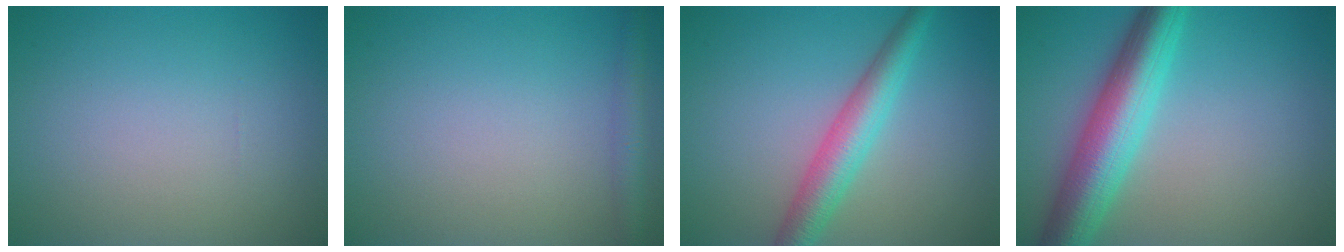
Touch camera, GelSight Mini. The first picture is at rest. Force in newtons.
{"total": 2.1, "press": 2.1, "slide": 0.1}
{"total": 4.4, "press": 4.4, "slide": 0.1}
{"total": 7.4, "press": 7.4, "slide": 0.2}